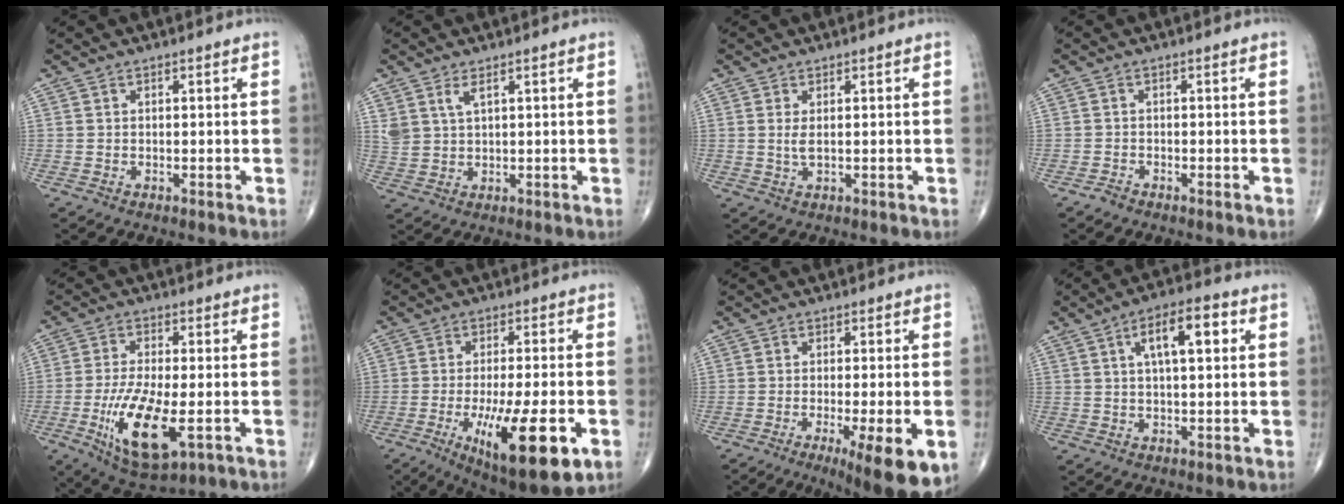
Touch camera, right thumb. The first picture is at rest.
{"total": 3.5, "force": [2.1, 1.4, 2.4], "torque": [-0.052, -0.009, 0.048]}
{"total": 1.9, "force": [0.3, 0.6, 1.7], "torque": [-0.040, -0.004, 0.012]}
{"total": 1.0, "force": [-0.9, 0.3, 0.2], "torque": [-0.003, 0.000, -0.020]}
{"total": 13.7, "force": [-3.9, 5.0, 12.2], "torque": [-0.234, -0.013, -0.058]}
{"total": 17.4, "force": [-6.0, 4.9, 15.6], "torque": [-0.240, -0.007, -0.081]}
{"total": 12.2, "force": [-4.6, 2.7, 11.0], "torque": [-0.129, -0.011, -0.059]}
{"total": 9.4, "force": [2.8, 3.6, 8.2], "torque": [-0.122, 0.012, 0.039]}